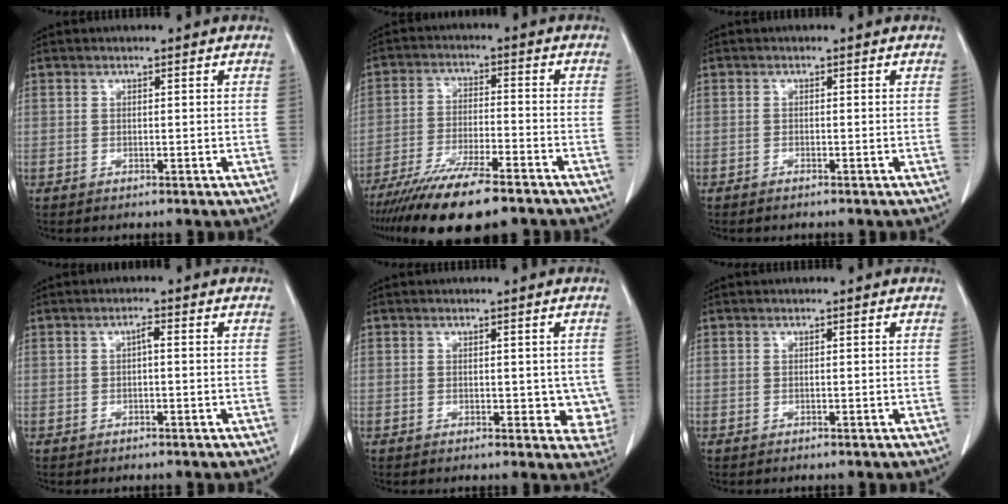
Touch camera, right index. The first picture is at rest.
{"total": 15.1, "force": [-11.9, 2.4, 9.0], "torque": [-0.163, -0.034, -0.198]}
{"total": 0.7, "force": [-0.7, 0.1, 0.3], "torque": [-0.008, -0.001, -0.010]}
{"total": 1.2, "force": [0.0, 0.3, 1.1], "torque": [-0.020, 0.004, 0.000]}
{"total": 4.7, "force": [-0.1, 2.8, 3.8], "torque": [-0.021, -0.005, 0.000]}
{"total": 0.0}